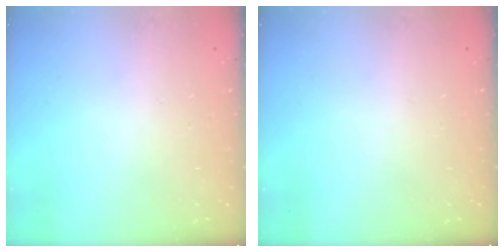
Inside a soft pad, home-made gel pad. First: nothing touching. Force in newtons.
{"total": 0.0}